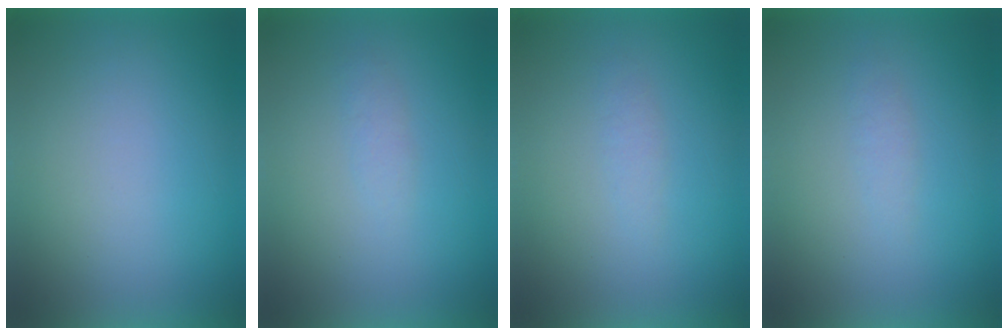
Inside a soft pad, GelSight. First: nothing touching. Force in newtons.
{"total": 1.5}
{"total": 1.4}
{"total": 1.3}